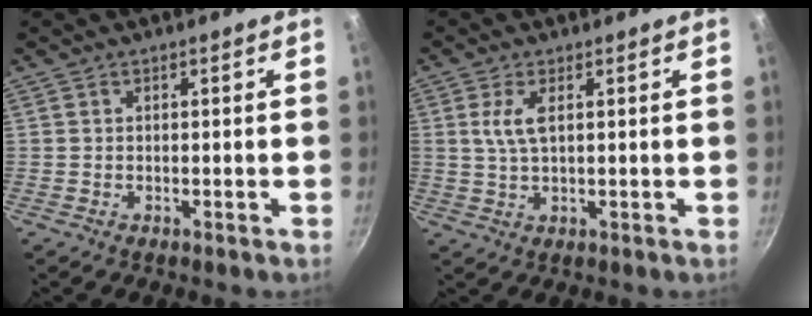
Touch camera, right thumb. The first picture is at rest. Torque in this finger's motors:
{"motor_torque": [0.10, 0.15, 0.26, -0.18, 0.03]}